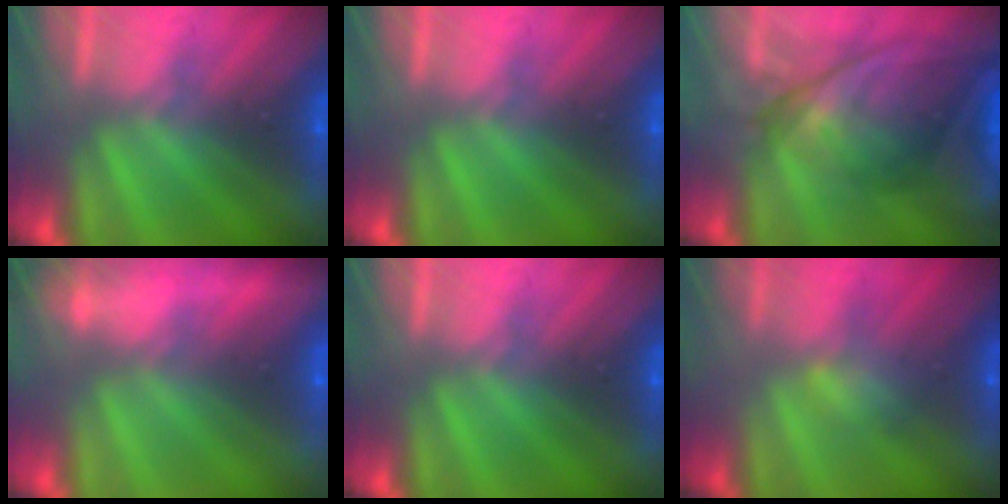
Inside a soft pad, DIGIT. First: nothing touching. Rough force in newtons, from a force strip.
{"total": 0.0}
{"total": 8.8}
{"total": 11.5}
{"total": 0.0}
{"total": 2.6}